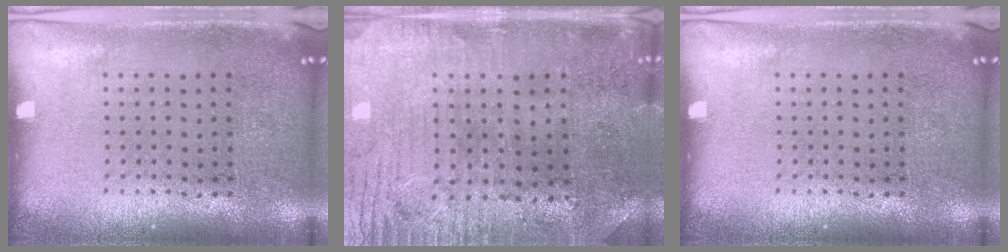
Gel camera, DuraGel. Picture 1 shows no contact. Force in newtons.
{"total": 1.3, "press": 1.2, "slide": 0.6}
{"total": 0.0}